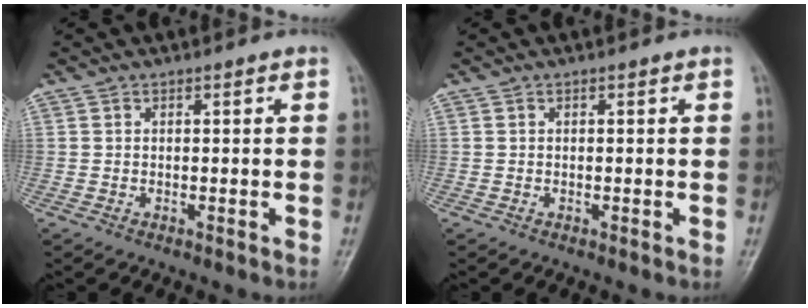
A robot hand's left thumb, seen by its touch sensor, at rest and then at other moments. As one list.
[{"total": 0.0}]